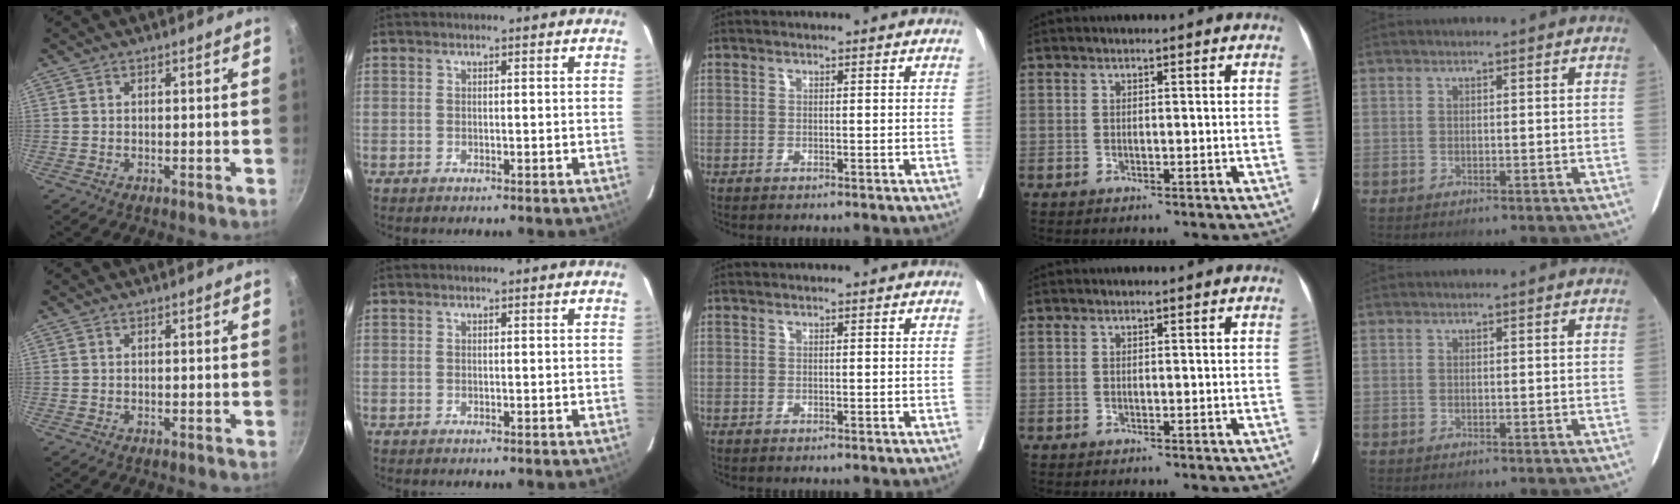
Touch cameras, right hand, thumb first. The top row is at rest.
{}